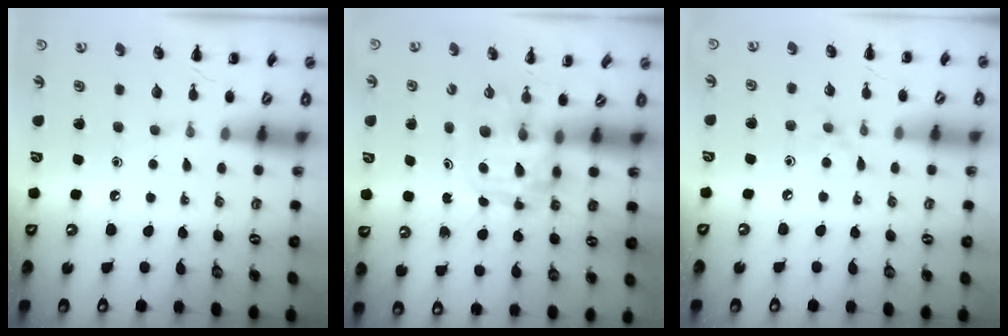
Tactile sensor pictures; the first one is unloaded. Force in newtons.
{"total": 3.6, "press": 3.5, "slide": 0.6}
{"total": 5.4, "press": 4.9, "slide": 2.1}